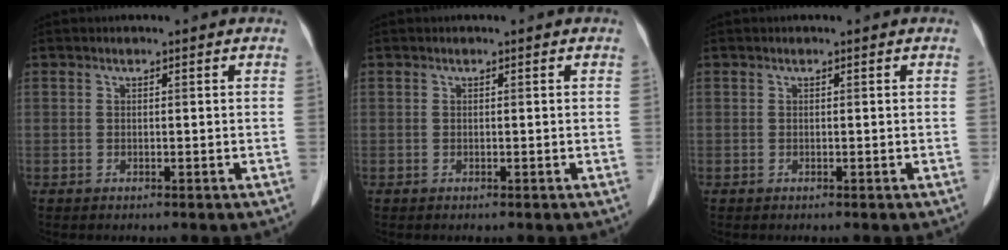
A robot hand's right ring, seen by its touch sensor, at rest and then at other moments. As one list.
[{"total": 0.0}, {"total": 0.0}]